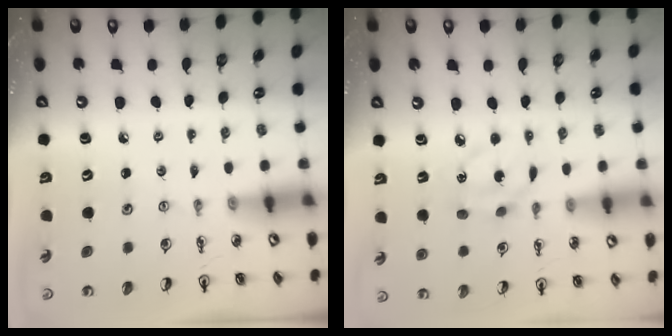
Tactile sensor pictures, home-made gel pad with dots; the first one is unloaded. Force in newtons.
{"total": 5.3, "press": 5.3, "slide": 0.3}